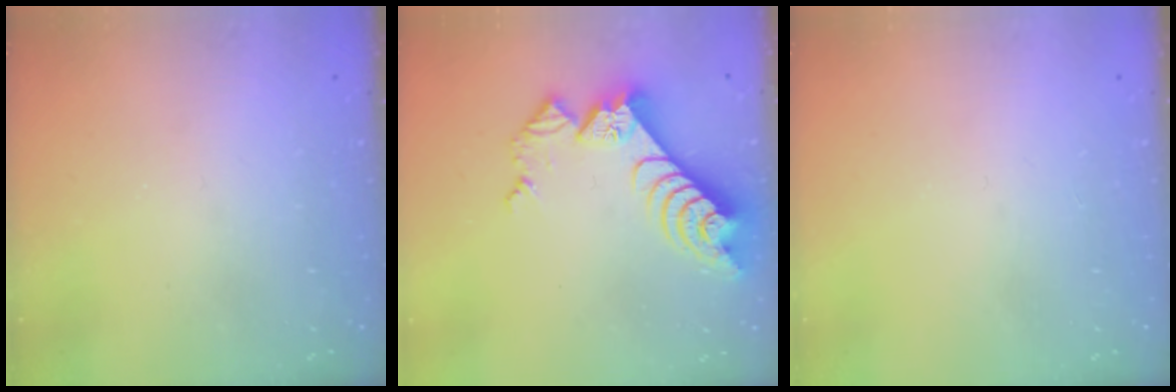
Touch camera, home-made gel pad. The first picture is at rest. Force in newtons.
{"total": 11.2, "press": 11.1, "slide": 1.4}
{"total": 0.0}